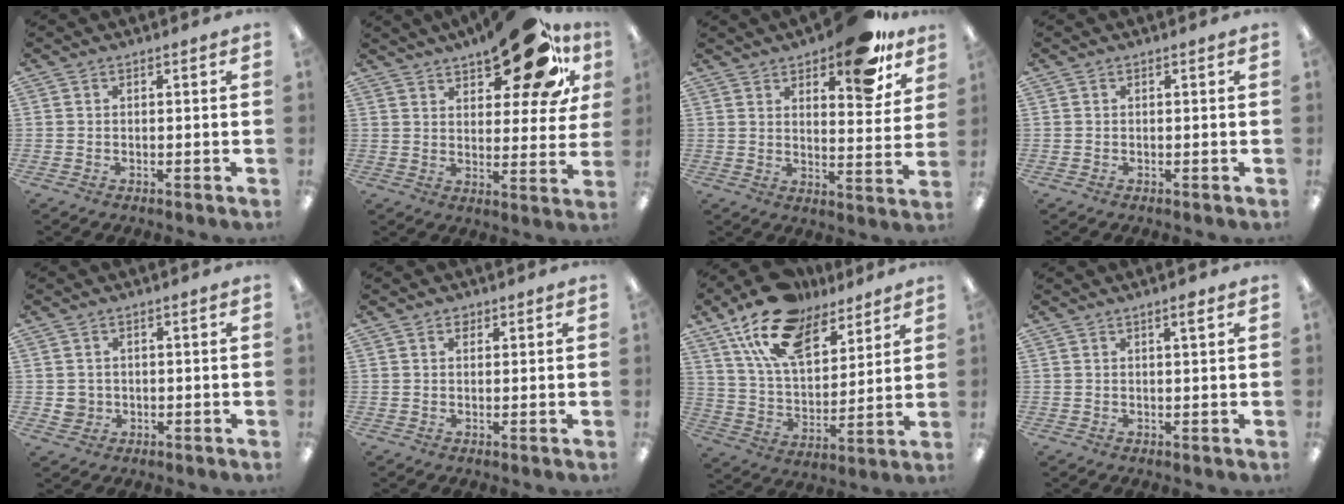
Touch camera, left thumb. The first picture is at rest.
{"total": 19.9, "force": [12.3, 8.3, 13.3], "torque": [-0.176, -0.064, 0.199]}
{"total": 14.1, "force": [10.1, 5.6, 8.1], "torque": [-0.096, -0.060, 0.169]}
{"total": 0.0}
{"total": 2.7, "force": [0.0, 2.7, 0.6], "torque": [-0.006, -0.001, -0.002]}
{"total": 1.3, "force": [0.9, 0.9, 0.5], "torque": [-0.003, -0.002, 0.014]}
{"total": 18.5, "force": [12.5, 9.6, 9.7], "torque": [-0.184, -0.057, 0.229]}
{"total": 2.3, "force": [1.5, 0.2, 1.7], "torque": [-0.030, -0.002, 0.023]}